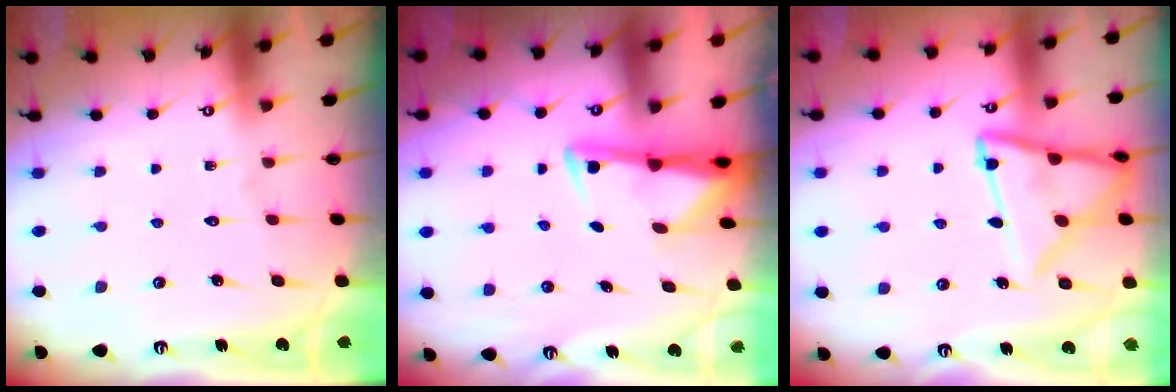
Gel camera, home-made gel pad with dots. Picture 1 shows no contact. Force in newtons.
{"total": 2.9, "press": 2.8, "slide": 0.5}
{"total": 15.9, "press": 15.8, "slide": 1.5}